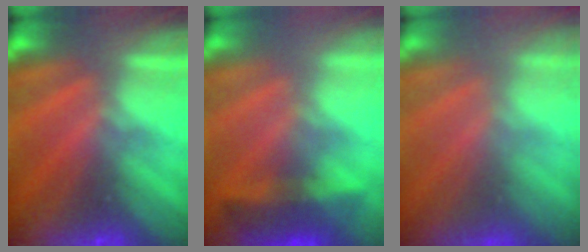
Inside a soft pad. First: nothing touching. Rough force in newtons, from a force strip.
{"total": 3.4}
{"total": 5.9}